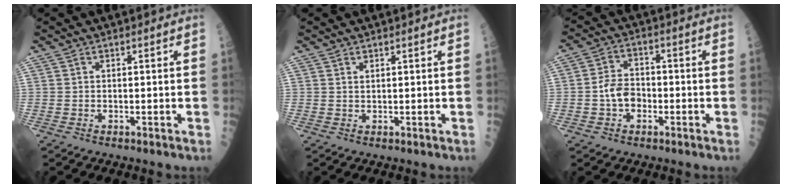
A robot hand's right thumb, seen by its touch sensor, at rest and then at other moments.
{"total": 0.5, "force": [0.4, 0.1, 0.3], "torque": [-0.005, -0.004, 0.009]}
{"total": 6.0, "force": [-1.4, 4.3, 3.9], "torque": [-0.047, 0.022, -0.030]}